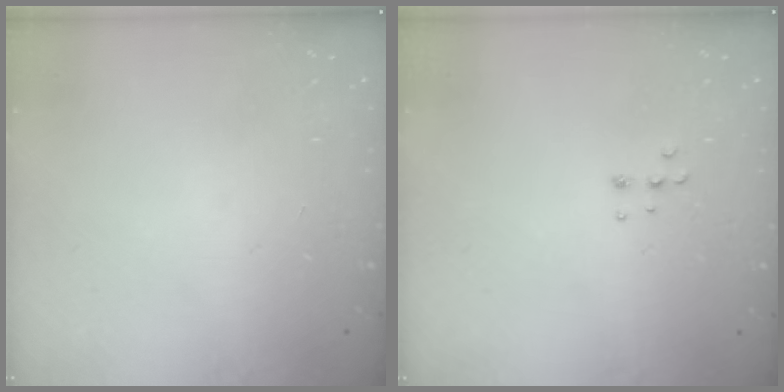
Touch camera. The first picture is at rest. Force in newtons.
{"total": 4.4, "press": 4.4, "slide": 0.5}